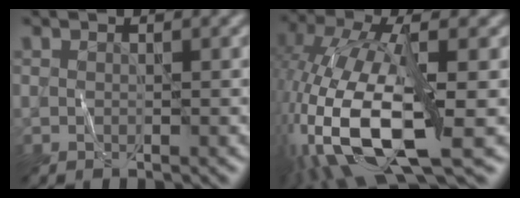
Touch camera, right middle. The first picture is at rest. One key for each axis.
{"total": 13.4, "fx": -4.1, "fy": 5.1, "fz": 11.7, "tx": -0.261, "ty": -0.007, "tz": -0.081}